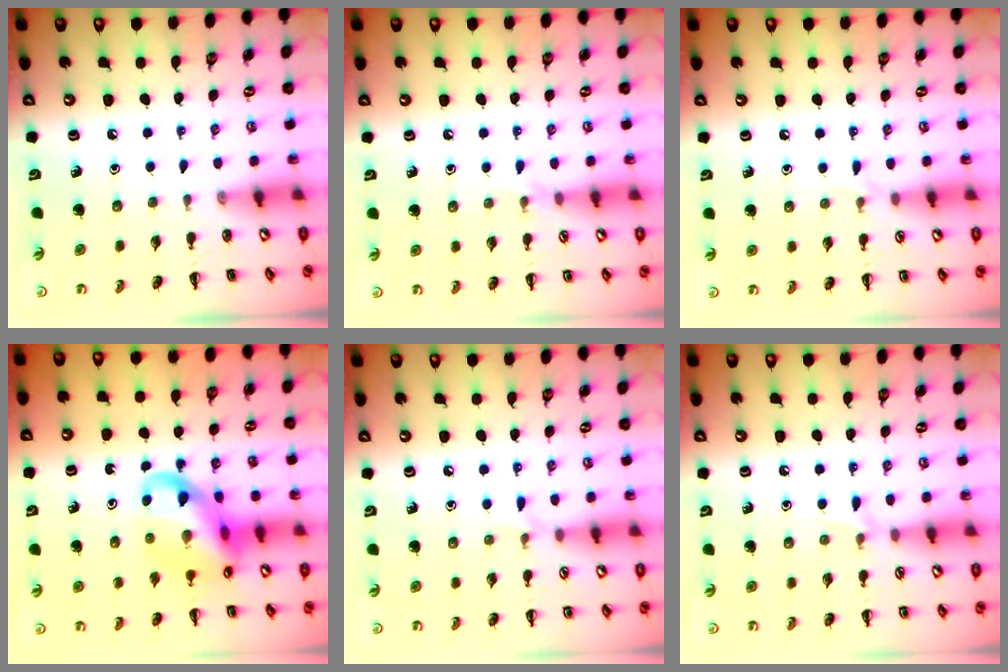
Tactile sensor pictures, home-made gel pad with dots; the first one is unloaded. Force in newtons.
{"total": 3.9, "press": 3.7, "slide": 1.2}
{"total": 3.8, "press": 3.5, "slide": 1.4}
{"total": 15.4, "press": 15.1, "slide": 3.3}
{"total": 3.9, "press": 3.6, "slide": 1.5}
{"total": 4.9, "press": 4.6, "slide": 1.7}